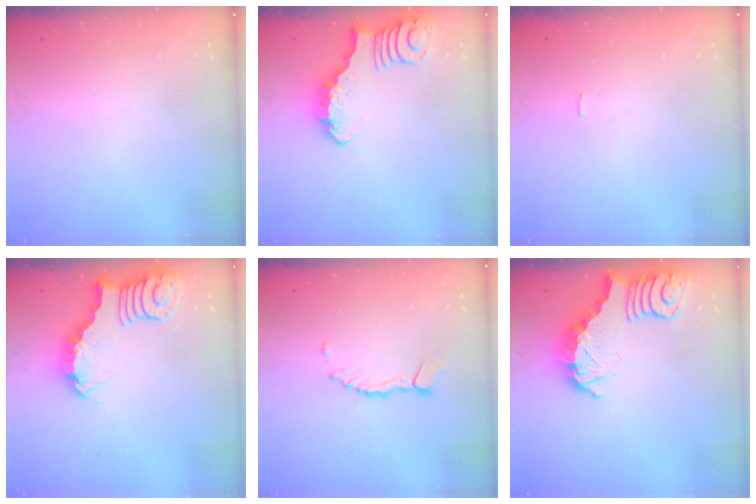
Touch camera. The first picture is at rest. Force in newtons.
{"total": 2.7, "press": 2.7, "slide": 0.2}
{"total": 0.0}
{"total": 4.7, "press": 4.7, "slide": 0.4}
{"total": 3.8, "press": 3.7, "slide": 0.4}
{"total": 5.3, "press": 5.2, "slide": 0.8}